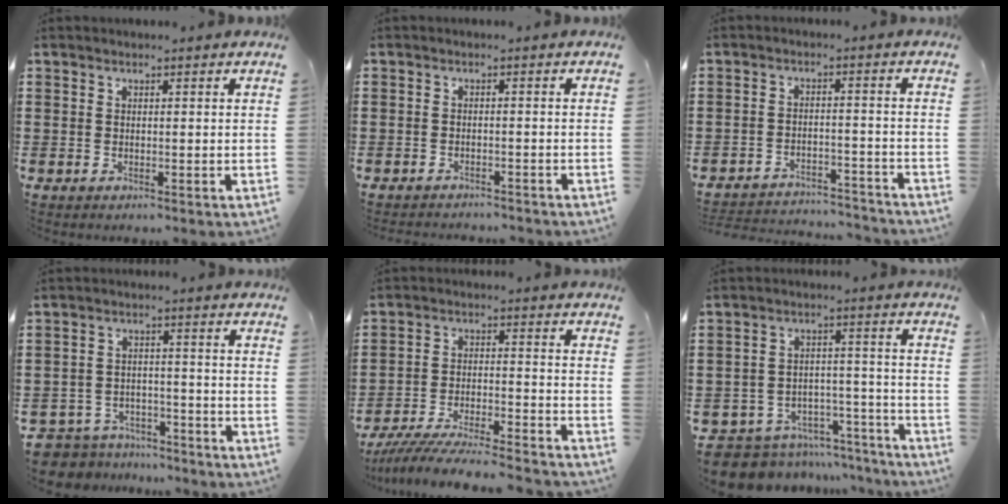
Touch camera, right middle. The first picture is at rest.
{"total": 1.8, "force": [-1.8, 0.2, -0.2], "torque": [-0.002, 0.002, -0.040]}
{"total": 3.6, "force": [-3.6, 0.4, 0.4], "torque": [-0.011, 0.004, -0.076]}
{"total": 5.3, "force": [-5.2, 0.9, 0.0], "torque": [-0.025, 0.004, -0.114]}
{"total": 7.1, "force": [-6.8, 0.0, 2.2], "torque": [-0.046, -0.006, -0.134]}
{"total": 7.8, "force": [-7.4, 2.0, 1.0], "torque": [-0.022, 0.025, -0.146]}